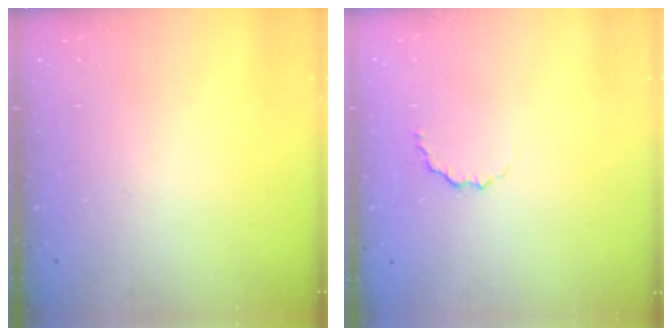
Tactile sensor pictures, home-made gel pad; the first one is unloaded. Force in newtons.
{"total": 3.5, "press": 3.4, "slide": 1.0}